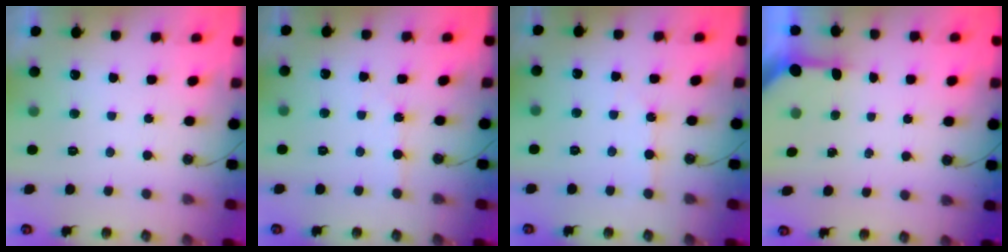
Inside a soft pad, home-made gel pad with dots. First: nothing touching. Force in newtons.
{"total": 2.5, "press": 2.5, "slide": 0.4}
{"total": 2.0, "press": 1.9, "slide": 0.3}
{"total": 3.4, "press": 3.4, "slide": 0.3}